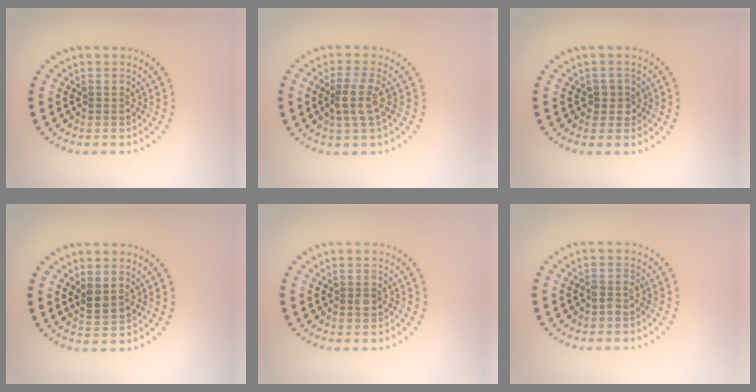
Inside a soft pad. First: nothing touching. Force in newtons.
{"total": 2.3, "press": 2.0, "slide": 1.2}
{"total": 1.5, "press": 1.2, "slide": 0.9}
{"total": 1.9, "press": 1.8, "slide": 0.7}
{"total": 1.0, "press": 1.0, "slide": 0.1}
{"total": 1.0, "press": 0.8, "slide": 0.6}